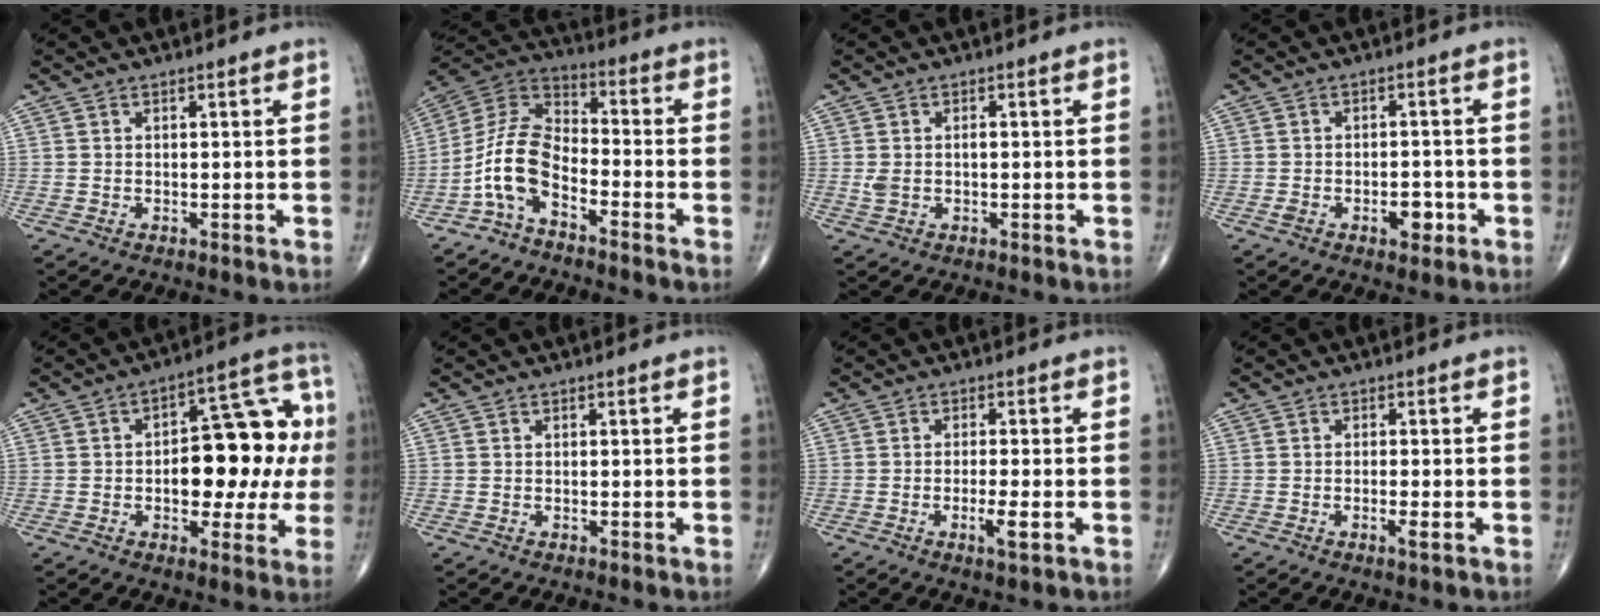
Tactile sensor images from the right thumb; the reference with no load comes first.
{"total": 10.5, "force": [-5.1, 5.2, 7.5], "torque": [-0.152, 0.063, -0.112]}
{"total": 2.6, "force": [-0.1, 1.5, 2.1], "torque": [-0.050, 0.009, 0.002]}
{"total": 4.4, "force": [-1.7, 2.4, 3.2], "torque": [-0.040, 0.013, -0.021]}
{"total": 18.0, "force": [0.0, 9.4, 15.4], "torque": [-0.164, 0.037, 0.003]}
{"total": 0.0}
{"total": 3.6, "force": [-1.3, 0.5, 3.3], "torque": [-0.061, -0.004, -0.027]}
{"total": 1.8, "force": [-0.8, 0.1, 1.6], "torque": [-0.029, -0.003, -0.017]}